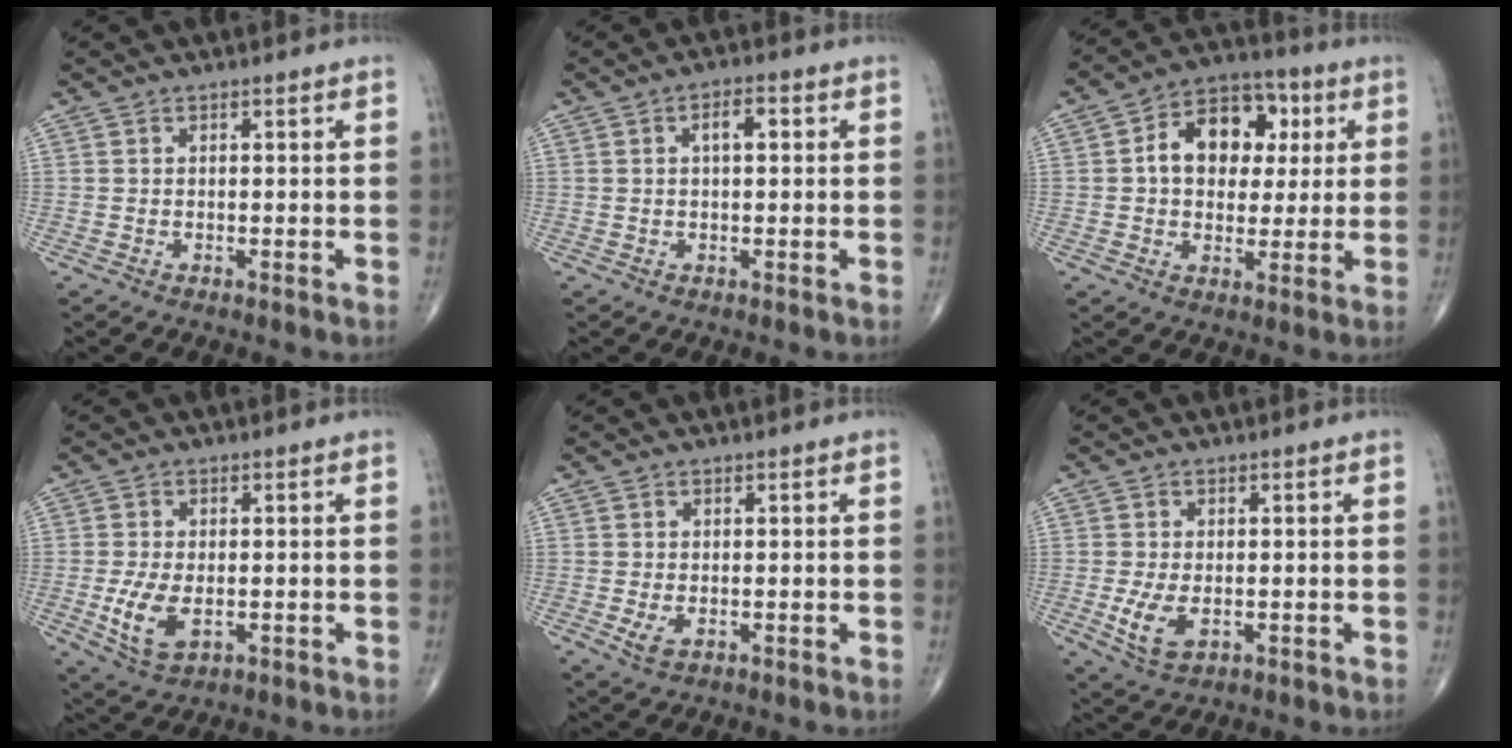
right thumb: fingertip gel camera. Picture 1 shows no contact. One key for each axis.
{"total": 3.4, "fx": 0.8, "fy": 1.5, "fz": 2.9, "tx": -0.043, "ty": 0.007, "tz": 0.009}
{"total": 13.8, "fx": 2.6, "fy": 9.8, "fz": 9.3, "tx": -0.103, "ty": 0.015, "tz": 0.033}
{"total": 7.2, "fx": -1.4, "fy": 4.0, "fz": 5.9, "tx": -0.118, "ty": -0.009, "tz": -0.019}
{"total": 2.5, "fx": -0.6, "fy": 1.5, "fz": 1.9, "tx": -0.040, "ty": -0.006, "tz": -0.008}
{"total": 5.9, "fx": -1.2, "fy": 3.3, "fz": 4.7, "tx": -0.094, "ty": -0.009, "tz": -0.016}